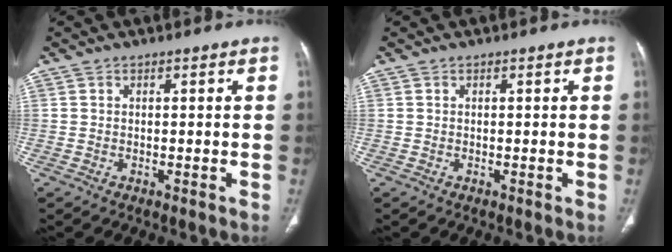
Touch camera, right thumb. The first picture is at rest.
{"total": 0.0}